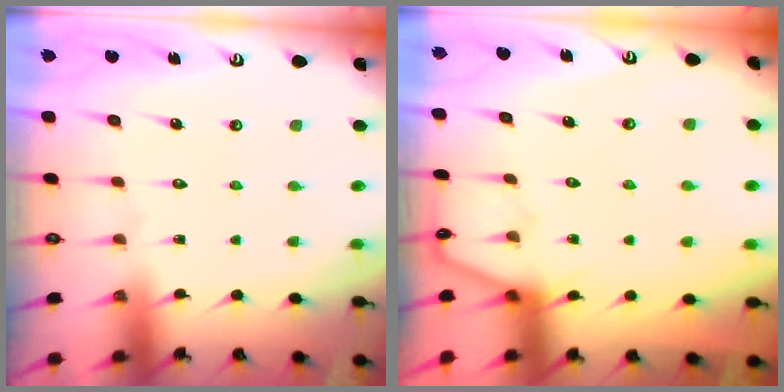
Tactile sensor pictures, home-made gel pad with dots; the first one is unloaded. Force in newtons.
{"total": 3.6, "press": 3.6, "slide": 0.5}